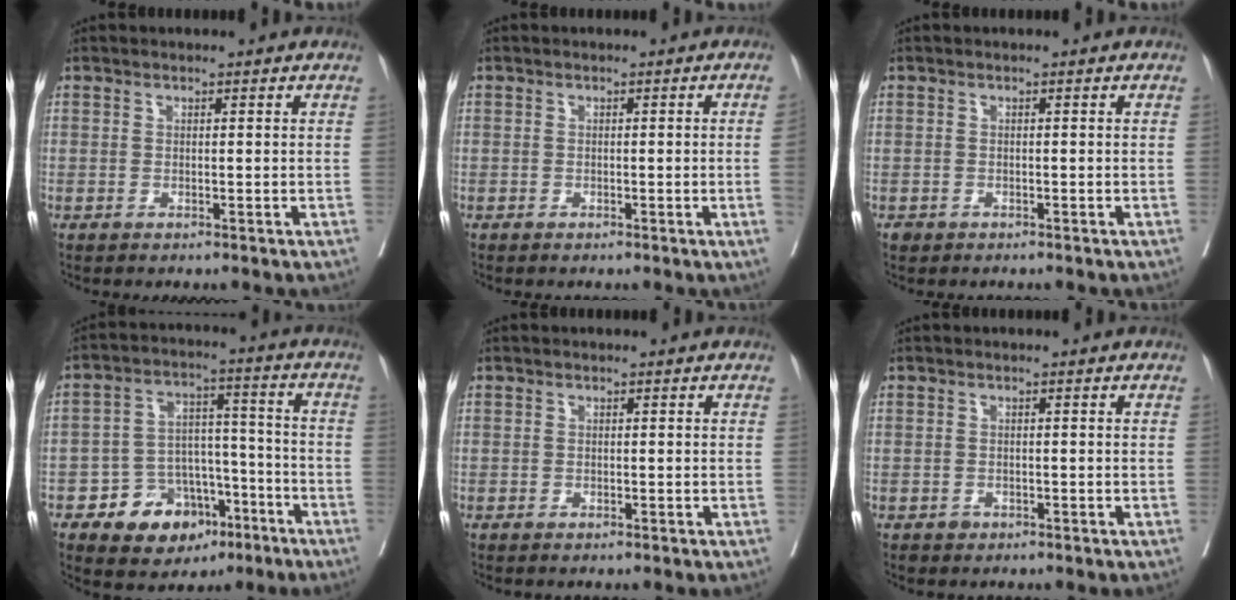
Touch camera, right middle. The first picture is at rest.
{"total": 1.3, "force": [-0.2, -0.4, 1.3], "torque": [-0.017, 0.000, -0.003]}
{"total": 0.8, "force": [-0.6, 0.5, 0.1], "torque": [-0.006, 0.002, -0.010]}
{"total": 11.3, "force": [-6.3, 7.3, 5.9], "torque": [-0.081, 0.028, -0.094]}
{"total": 0.0}
{"total": 0.9, "force": [-0.6, 0.7, 0.0], "torque": [0.000, 0.003, -0.009]}